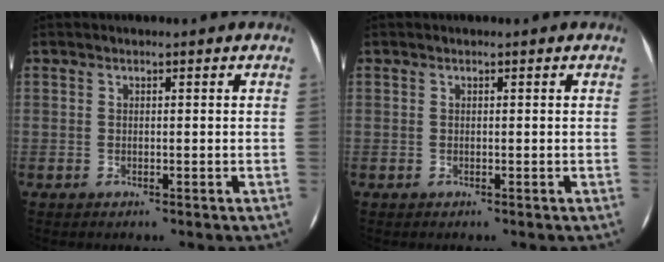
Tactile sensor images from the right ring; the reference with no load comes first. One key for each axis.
{"total": 0.0}